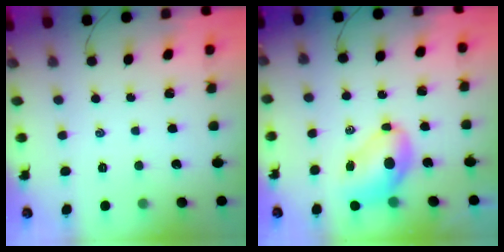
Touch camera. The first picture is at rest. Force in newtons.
{"total": 8.1, "press": 8.0, "slide": 1.7}